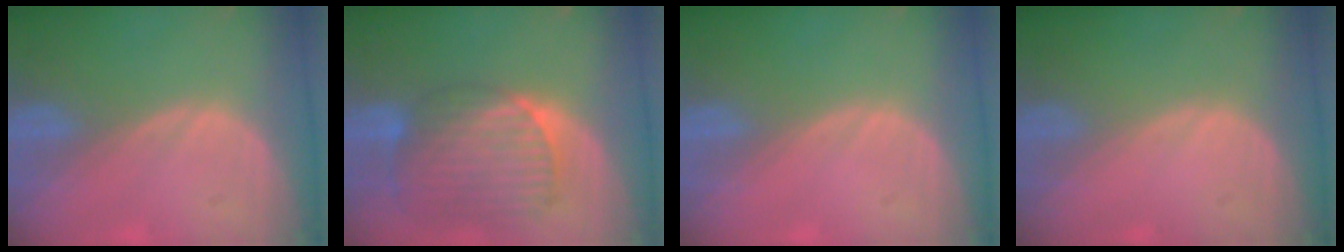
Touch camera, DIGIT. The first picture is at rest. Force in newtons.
{"total": 10.6, "press": 9.1, "slide": 5.6}
{"total": 0.0}
{"total": 0.0}